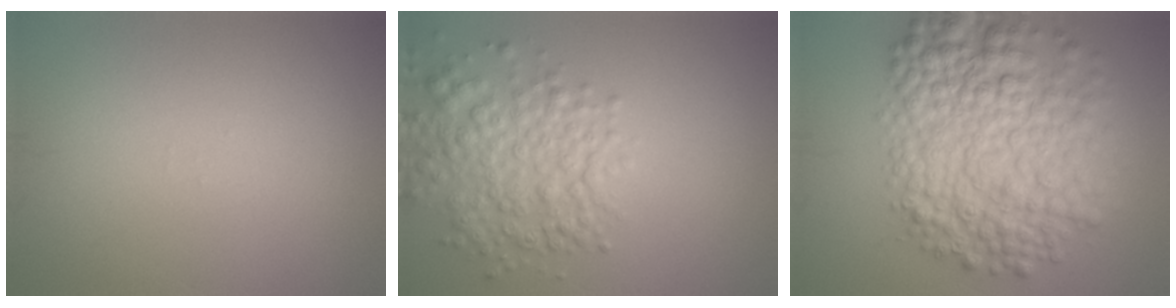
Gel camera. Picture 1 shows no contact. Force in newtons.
{"total": 5.2, "press": 5.2, "slide": 0.1}
{"total": 10.2, "press": 10.2, "slide": 0.2}